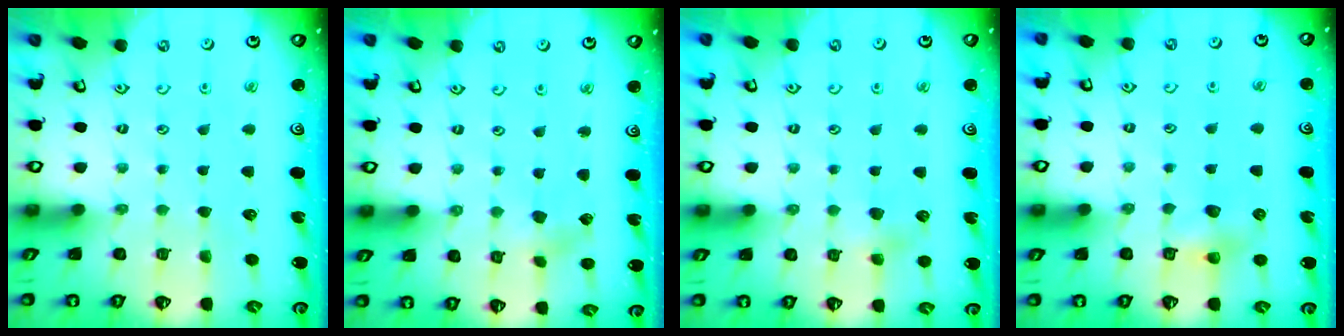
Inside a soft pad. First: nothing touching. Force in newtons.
{"total": 2.2, "press": 2.2, "slide": 0.3}
{"total": 3.9, "press": 3.9, "slide": 0.4}
{"total": 6.0, "press": 6.0, "slide": 0.4}